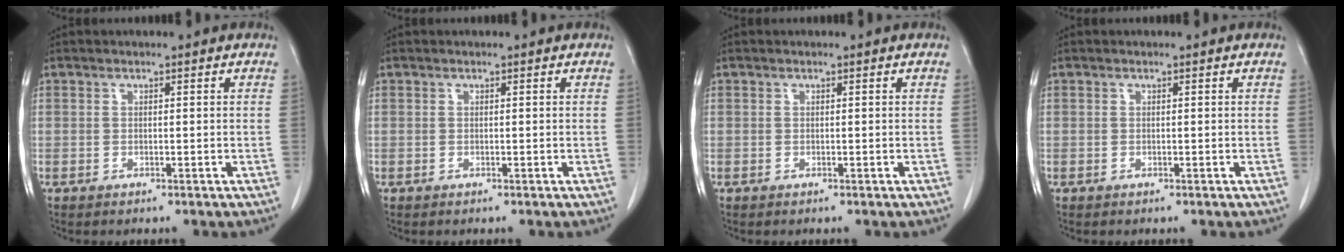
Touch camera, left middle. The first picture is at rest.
{"total": 0.0}
{"total": 0.0}
{"total": 0.0}